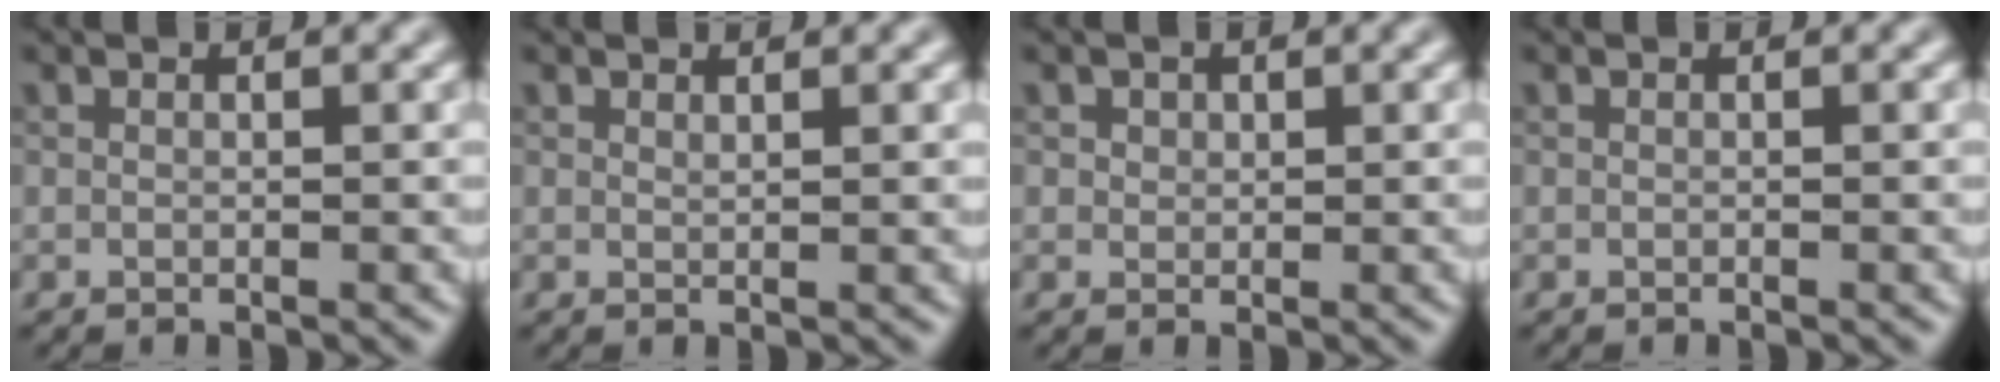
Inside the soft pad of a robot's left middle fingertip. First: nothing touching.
{"total": 0.9, "force": [0.6, 0.3, 0.6], "torque": [-0.002, 0.001, 0.008]}
{"total": 0.9, "force": [0.5, 0.8, 0.2], "torque": [-0.003, -0.001, 0.004]}
{"total": 0.0}